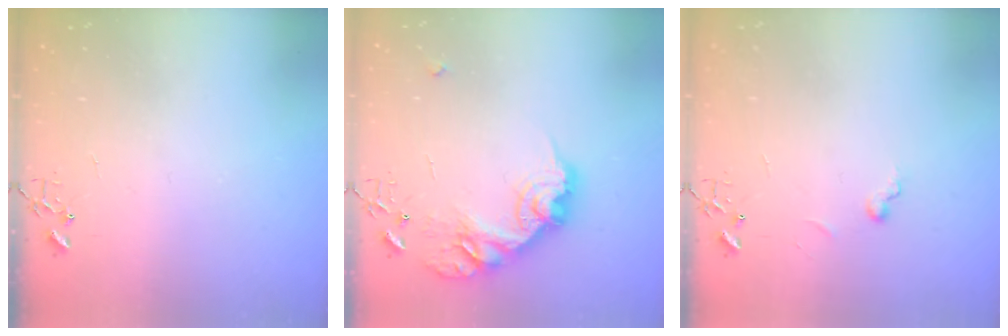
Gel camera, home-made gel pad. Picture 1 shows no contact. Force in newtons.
{"total": 18.3, "press": 18.3, "slide": 1.0}
{"total": 5.6, "press": 5.6, "slide": 0.5}